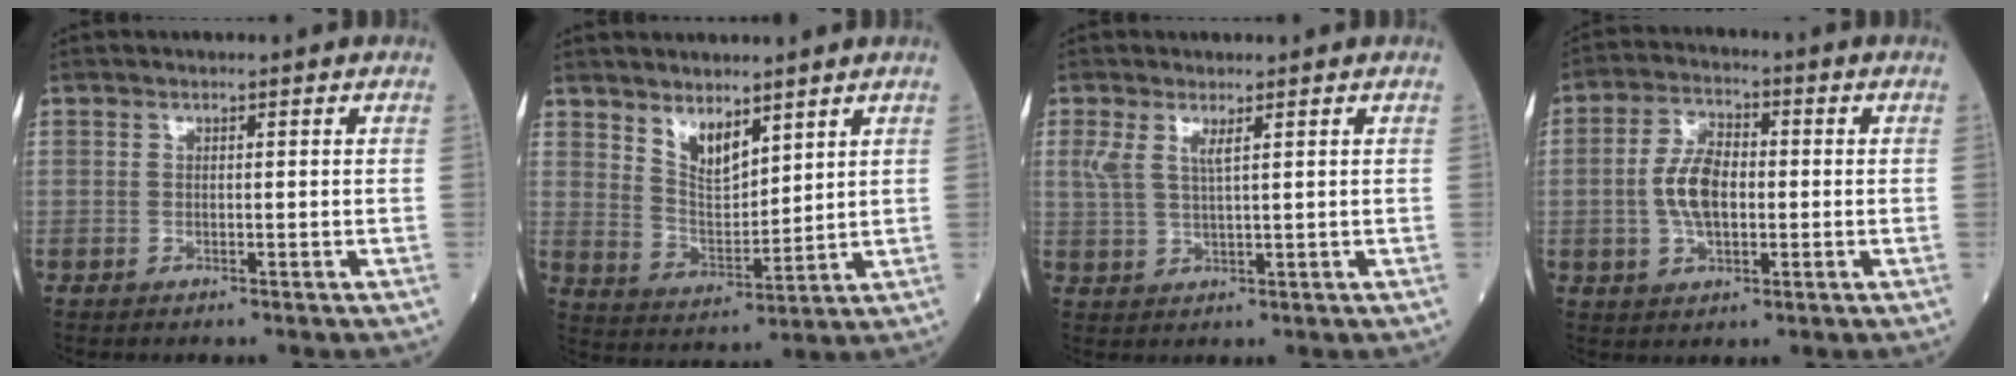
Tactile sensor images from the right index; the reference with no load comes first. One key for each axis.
{"total": 6.1, "fx": 4.4, "fy": 2.4, "fz": 3.5, "tx": -0.067, "ty": -0.011, "tz": 0.092}
{"total": 3.3, "fx": 1.6, "fy": 0.6, "fz": 2.8, "tx": -0.069, "ty": 0.008, "tz": 0.037}
{"total": 7.4, "fx": -0.5, "fy": 3.8, "fz": 6.3, "tx": -0.132, "ty": 0.012, "tz": -0.011}